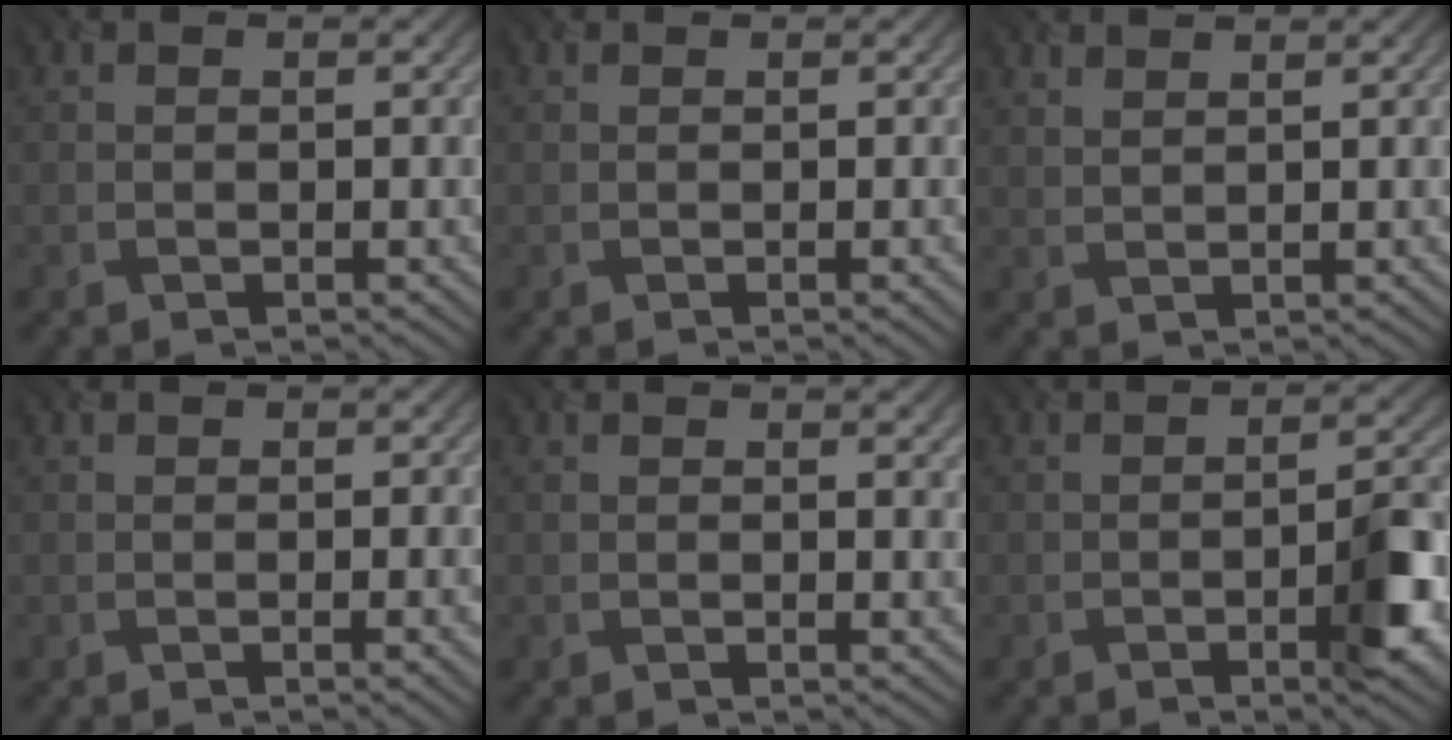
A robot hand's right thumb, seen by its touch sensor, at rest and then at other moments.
{"total": 0.5, "force": [0.3, 0.0, 0.4], "torque": [-0.008, 0.005, 0.006]}
{"total": 2.3, "force": [2.0, 0.5, 1.0], "torque": [-0.019, -0.002, 0.034]}
{"total": 1.6, "force": [0.2, 0.3, 1.6], "torque": [-0.024, 0.005, 0.004]}
{"total": 1.4, "force": [1.1, 0.2, 0.9], "torque": [-0.016, -0.001, 0.020]}
{"total": 6.6, "force": [-1.8, 1.6, 6.1], "torque": [-0.090, 0.000, -0.028]}